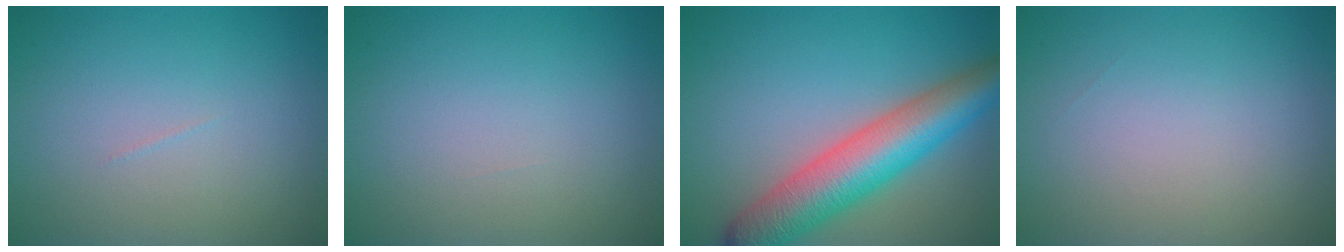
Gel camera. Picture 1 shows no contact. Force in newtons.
{"total": 0.0}
{"total": 8.6, "press": 8.6, "slide": 0.3}
{"total": 0.0}